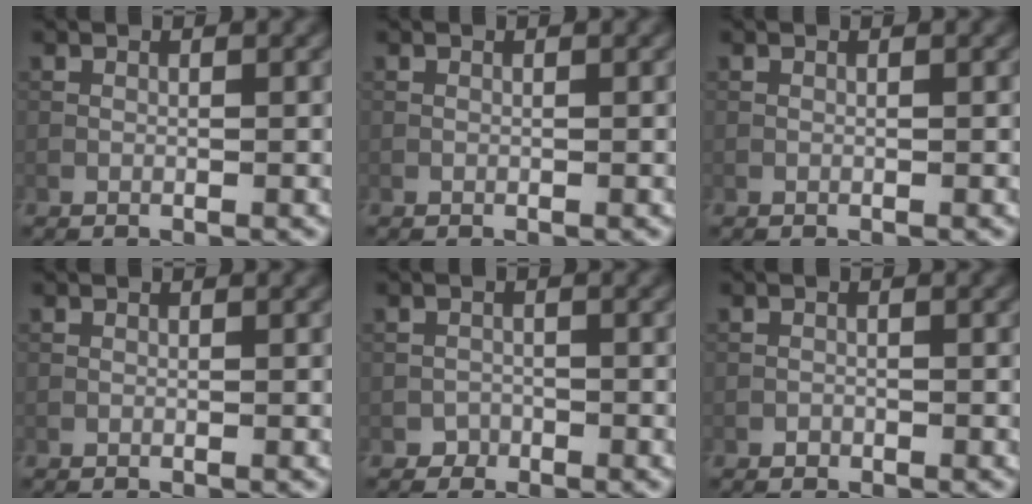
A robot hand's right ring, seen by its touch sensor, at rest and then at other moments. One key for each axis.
{"total": 0.0}
{"total": 0.0}
{"total": 0.0}
{"total": 1.0, "fx": -0.7, "fy": 0.8, "fz": -0.1, "tx": 0.009, "ty": 0.003, "tz": -0.012}
{"total": 0.5, "fx": -0.3, "fy": 0.4, "fz": 0.1, "tx": 0.002, "ty": -0.002, "tz": -0.007}